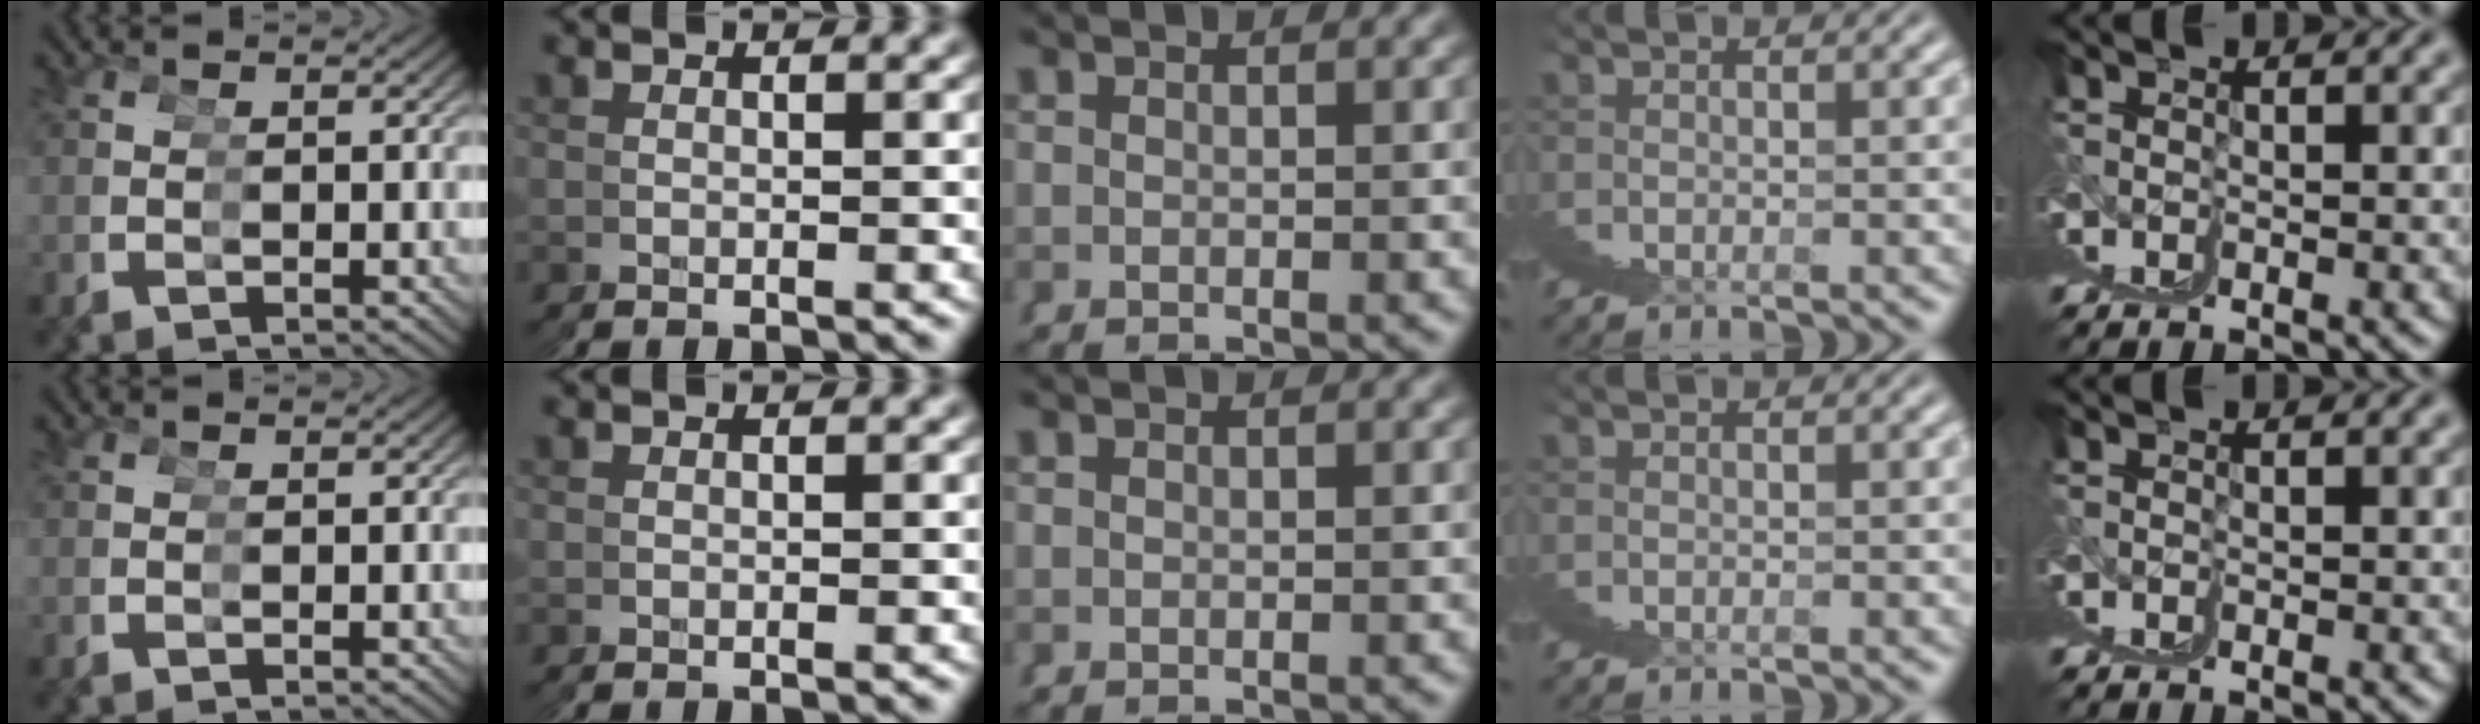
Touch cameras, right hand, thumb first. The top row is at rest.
{}